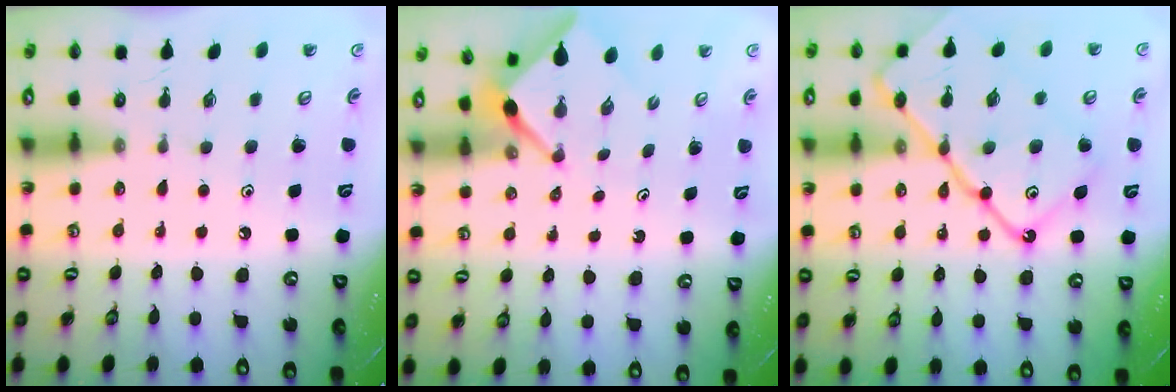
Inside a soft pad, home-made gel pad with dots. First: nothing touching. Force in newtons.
{"total": 2.5, "press": 2.5, "slide": 0.3}
{"total": 20.3, "press": 20.2, "slide": 1.8}